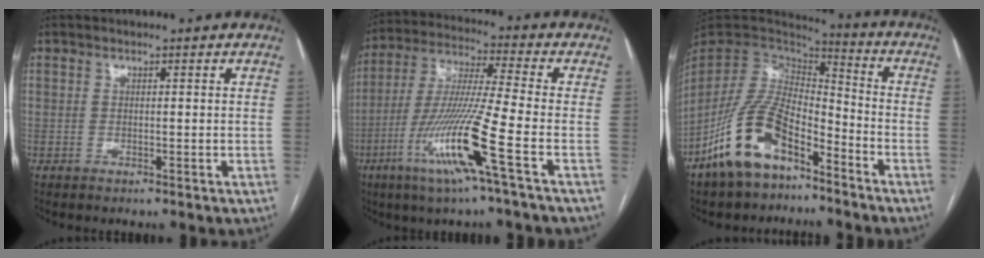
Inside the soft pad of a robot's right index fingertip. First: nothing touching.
{"total": 14.6, "force": [-6.2, -1.3, 13.1], "torque": [-0.268, -0.020, -0.122]}
{"total": 14.6, "force": [-9.0, 6.1, 9.6], "torque": [-0.204, 0.009, -0.171]}